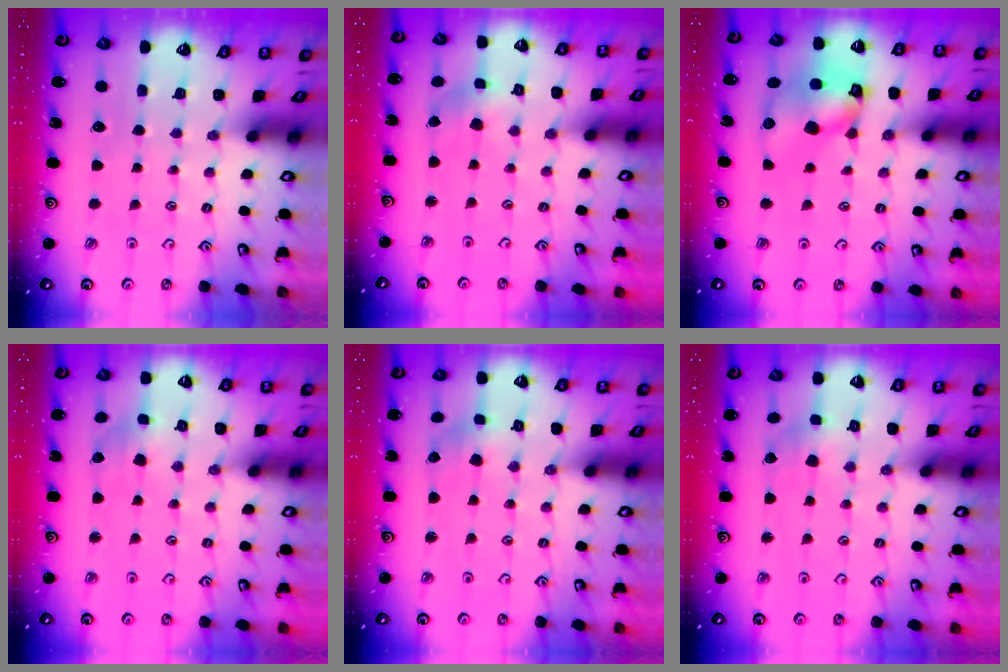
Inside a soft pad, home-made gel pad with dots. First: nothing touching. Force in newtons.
{"total": 1.4, "press": 1.3, "slide": 0.3}
{"total": 11.1, "press": 11.0, "slide": 1.0}
{"total": 3.1, "press": 3.0, "slide": 0.4}
{"total": 1.4, "press": 1.4, "slide": 0.2}
{"total": 2.2, "press": 2.2, "slide": 0.3}